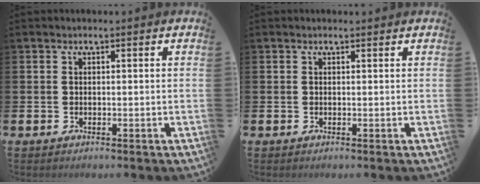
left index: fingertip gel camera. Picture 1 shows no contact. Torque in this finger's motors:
{"motor_torque": [0.94, -1.19, 0.07, 0.06]}